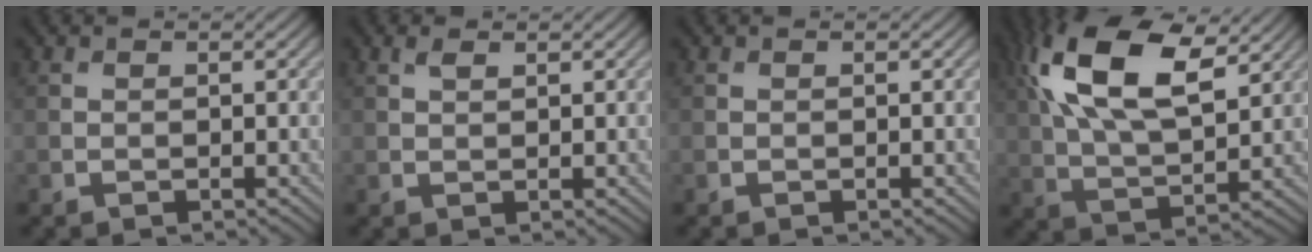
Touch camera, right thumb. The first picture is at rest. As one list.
[{"total": 1.3, "force": [0.8, 0.5, 0.9], "torque": [-0.022, 0.001, 0.017]}, {"total": 0.0}, {"total": 16.0, "force": [6.8, 7.4, 12.4], "torque": [-0.262, 0.024, 0.112]}]